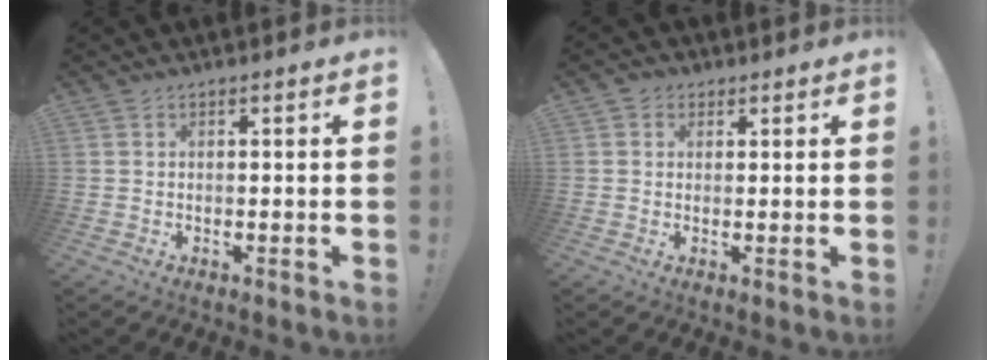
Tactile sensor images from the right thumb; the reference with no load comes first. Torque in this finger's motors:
{"motor_torque": [0.00, -0.01, 0.26, -0.19, -0.02]}